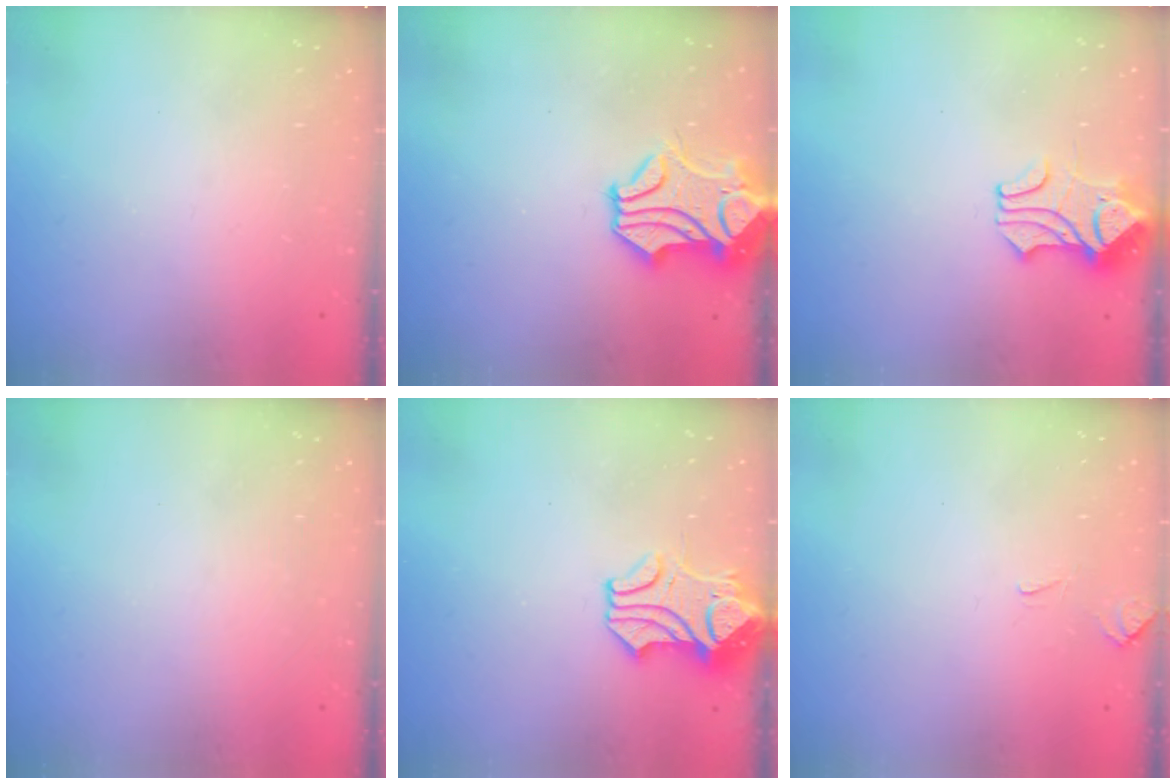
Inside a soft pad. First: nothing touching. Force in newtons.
{"total": 2.6, "press": 2.3, "slide": 1.4}
{"total": 1.6, "press": 1.2, "slide": 1.0}
{"total": 0.0}
{"total": 1.6, "press": 1.4, "slide": 0.9}
{"total": 1.1, "press": 1.0, "slide": 0.4}